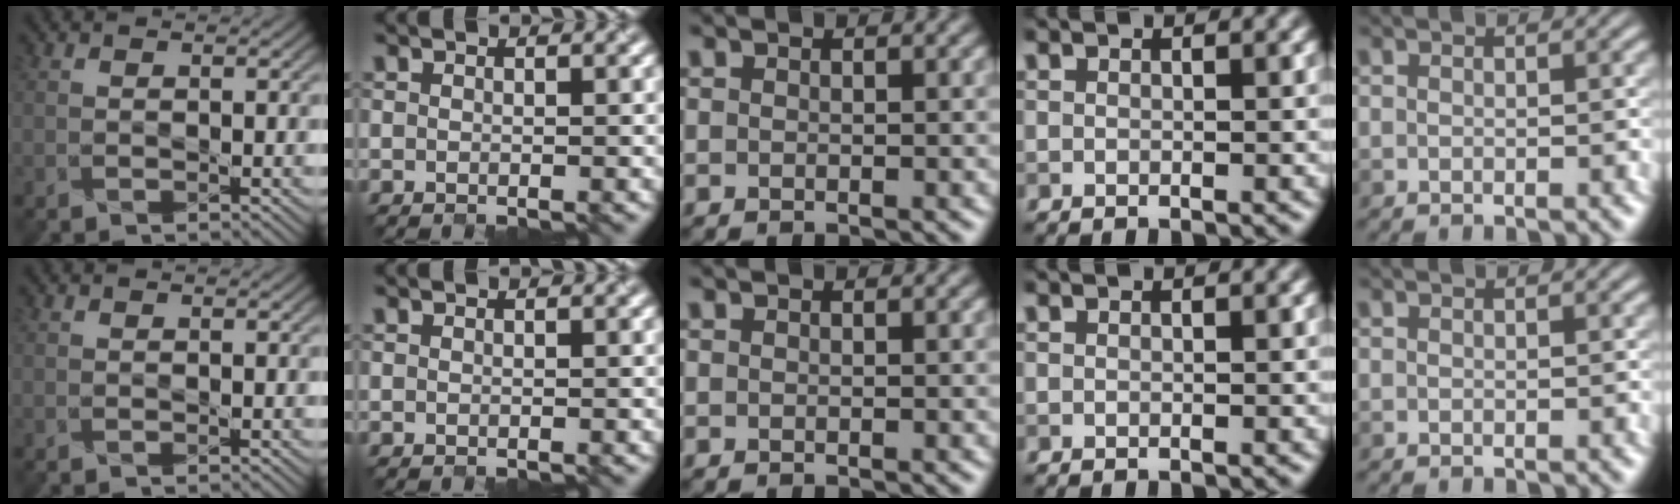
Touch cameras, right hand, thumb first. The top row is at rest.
{}